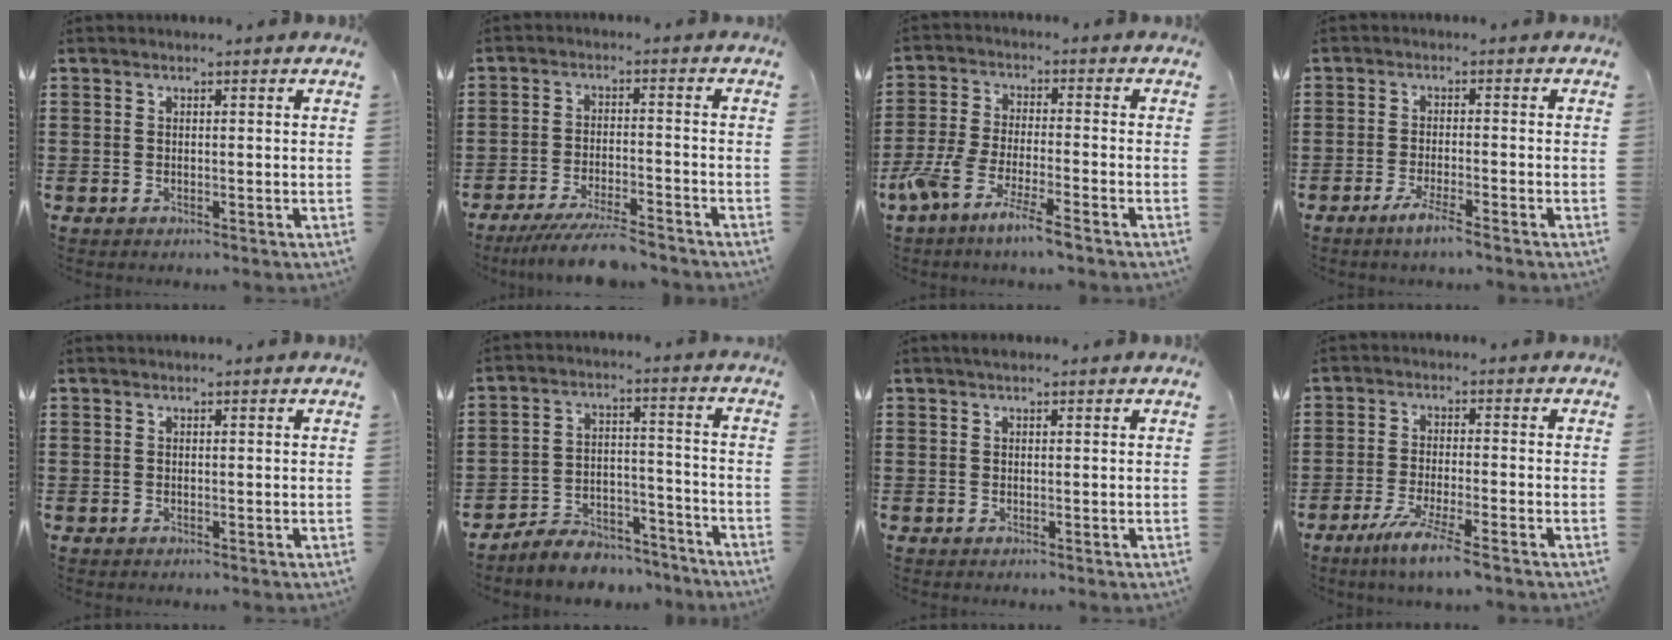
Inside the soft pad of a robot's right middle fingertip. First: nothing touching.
{"total": 6.3, "force": [-5.6, 0.4, 2.8], "torque": [-0.054, -0.008, -0.105]}
{"total": 6.8, "force": [-5.4, 0.0, 4.1], "torque": [-0.106, -0.021, -0.107]}
{"total": 3.0, "force": [-2.1, -0.1, 2.1], "torque": [-0.042, -0.002, -0.041]}
{"total": 0.0}
{"total": 6.3, "force": [-6.2, 1.2, 0.6], "torque": [-0.006, 0.020, -0.122]}
{"total": 0.6, "force": [0.5, 0.3, 0.3], "torque": [-0.008, 0.001, 0.009]}
{"total": 5.2, "force": [-3.9, -0.1, 3.5], "torque": [-0.068, -0.014, -0.070]}